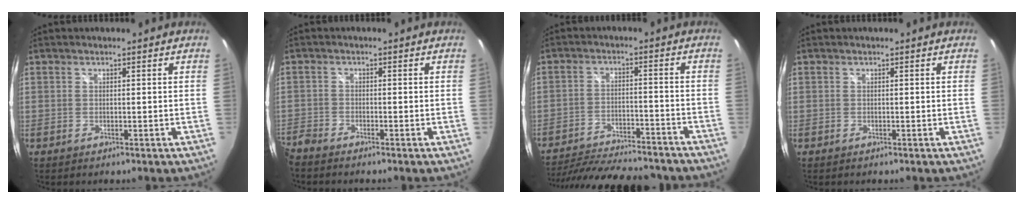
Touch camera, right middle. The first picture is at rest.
{"total": 4.4, "force": [-4.1, 1.0, 1.2], "torque": [-0.046, -0.019, -0.086]}
{"total": 23.0, "force": [-20.0, 4.9, 10.2], "torque": [-0.196, -0.026, -0.283]}
{"total": 0.0}